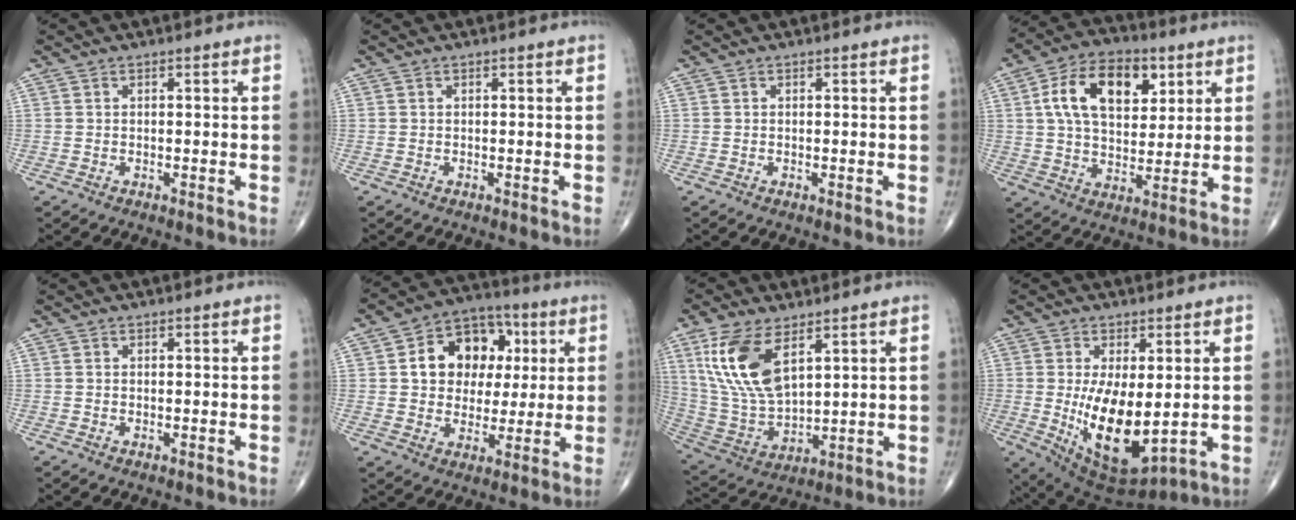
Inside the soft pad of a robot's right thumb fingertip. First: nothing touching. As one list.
[{"total": 0.0}, {"total": 0.0}, {"total": 16.1, "force": [5.4, 9.8, 11.6], "torque": [-0.170, -0.005, 0.091]}, {"total": 0.0}, {"total": 14.3, "force": [3.2, 11.0, 8.6], "torque": [-0.087, 0.011, 0.047]}, {"total": 15.2, "force": [6.9, 7.2, 11.4], "torque": [-0.227, -0.024, 0.149]}, {"total": 13.6, "force": [-0.6, 6.2, 12.1], "torque": [-0.194, -0.028, 0.011]}]